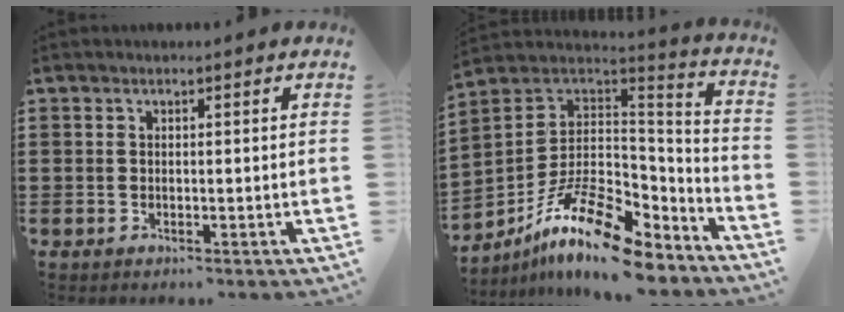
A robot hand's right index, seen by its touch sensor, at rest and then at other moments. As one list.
[{"total": 15.4, "force": [-9.7, 5.0, 10.9], "torque": [-0.204, 0.019, -0.174]}]